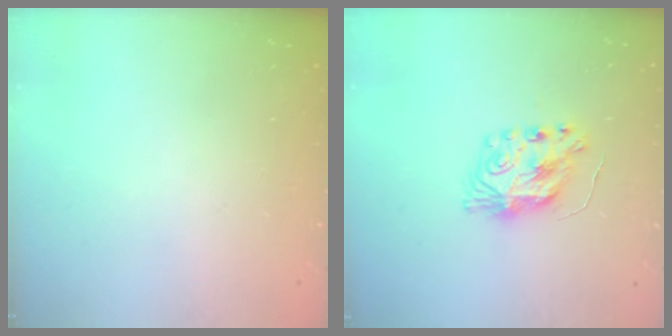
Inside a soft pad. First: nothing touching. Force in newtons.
{"total": 8.6, "press": 8.6, "slide": 0.5}